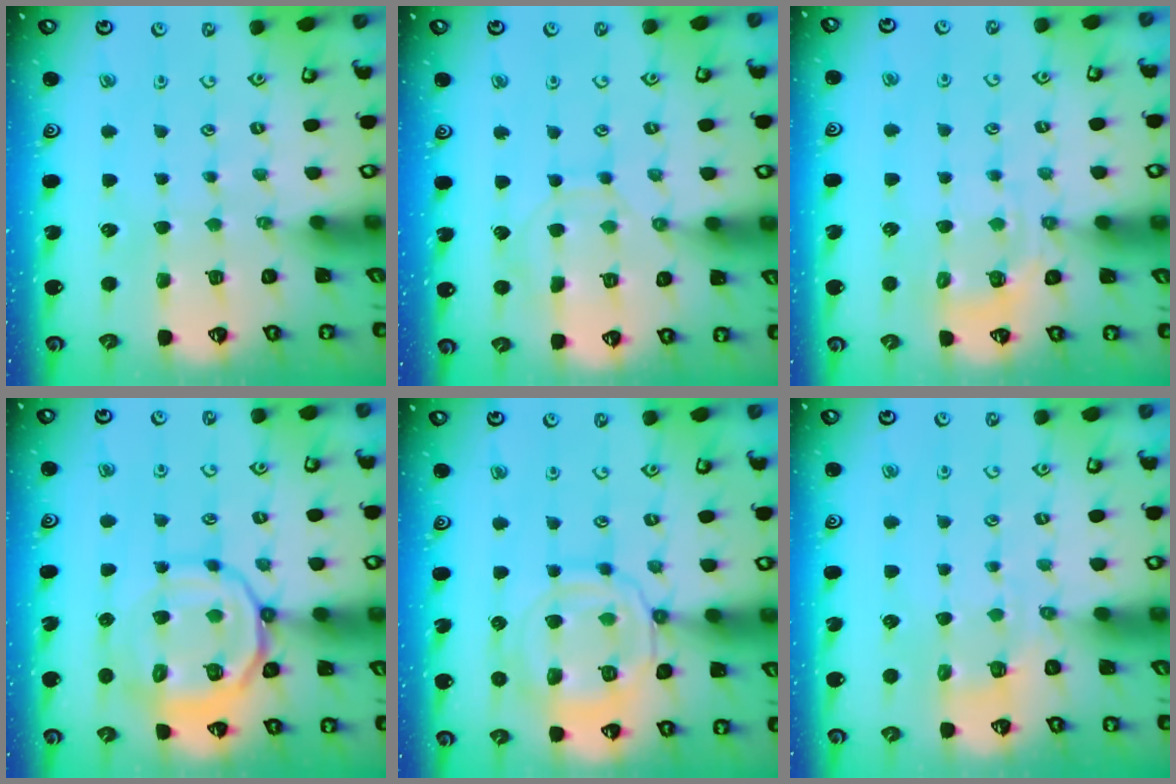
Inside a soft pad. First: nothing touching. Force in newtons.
{"total": 7.9, "press": 7.8, "slide": 1.0}
{"total": 6.2, "press": 6.1, "slide": 1.3}
{"total": 14.1, "press": 14.0, "slide": 2.1}
{"total": 14.4, "press": 14.3, "slide": 1.4}
{"total": 2.1, "press": 1.0, "slide": 1.9}